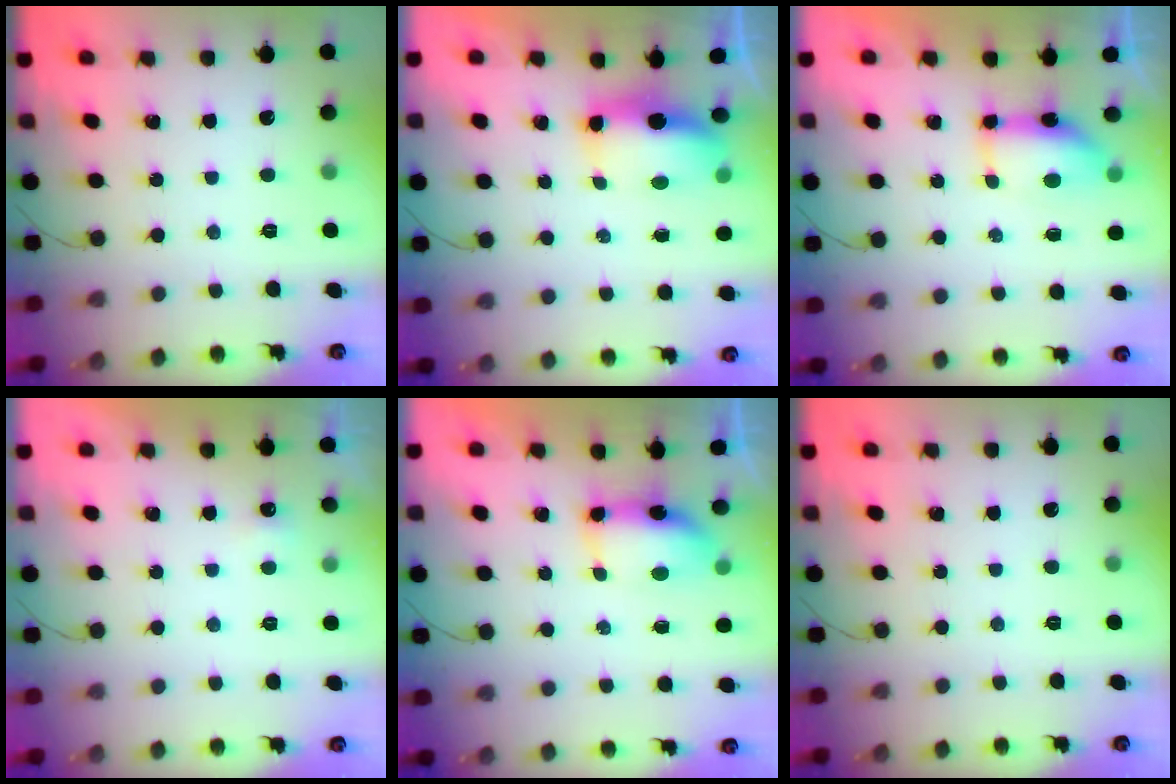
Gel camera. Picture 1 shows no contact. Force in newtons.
{"total": 13.9, "press": 9.2, "slide": 10.5}
{"total": 8.2, "press": 7.5, "slide": 3.1}
{"total": 2.3, "press": 2.2, "slide": 0.7}
{"total": 6.9, "press": 6.8, "slide": 0.7}
{"total": 0.0}